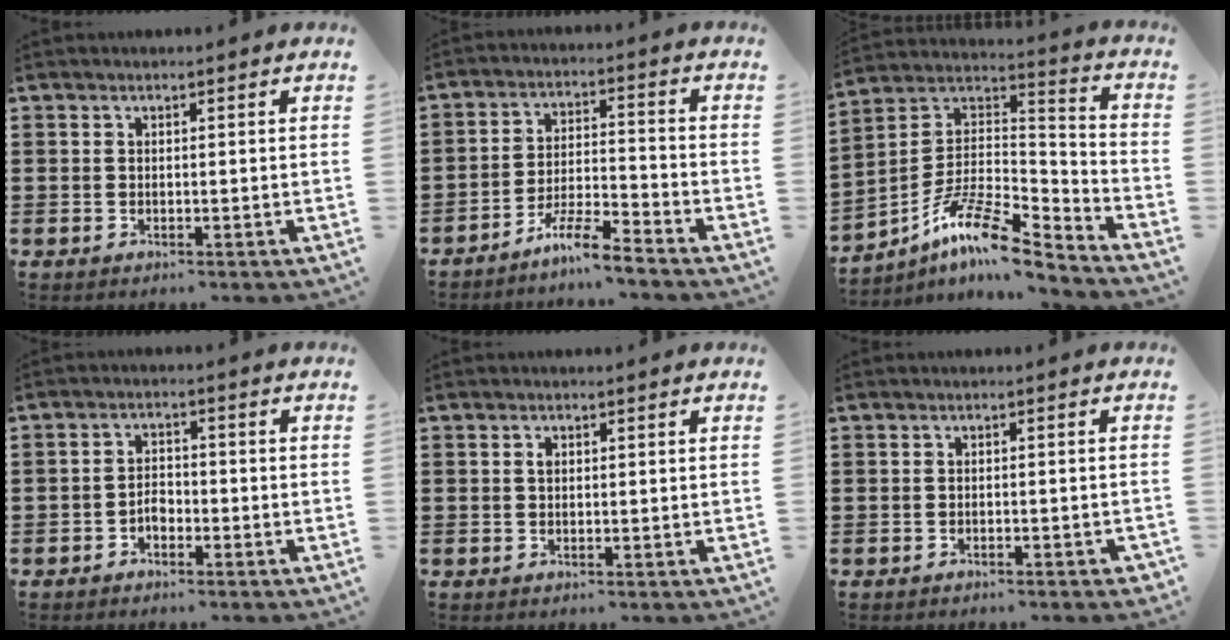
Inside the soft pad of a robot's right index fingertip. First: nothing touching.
{"total": 5.9, "force": [-5.4, 0.0, 2.5], "torque": [-0.058, -0.003, -0.105]}
{"total": 11.0, "force": [-8.1, 2.5, 7.1], "torque": [-0.148, 0.005, -0.165]}
{"total": 2.3, "force": [-1.3, 1.5, 1.3], "torque": [-0.027, 0.004, -0.027]}
{"total": 0.9, "force": [0.2, 0.6, 0.7], "torque": [-0.015, 0.002, 0.004]}
{"total": 0.9, "force": [-0.8, 0.1, 0.5], "torque": [-0.011, -0.003, -0.015]}